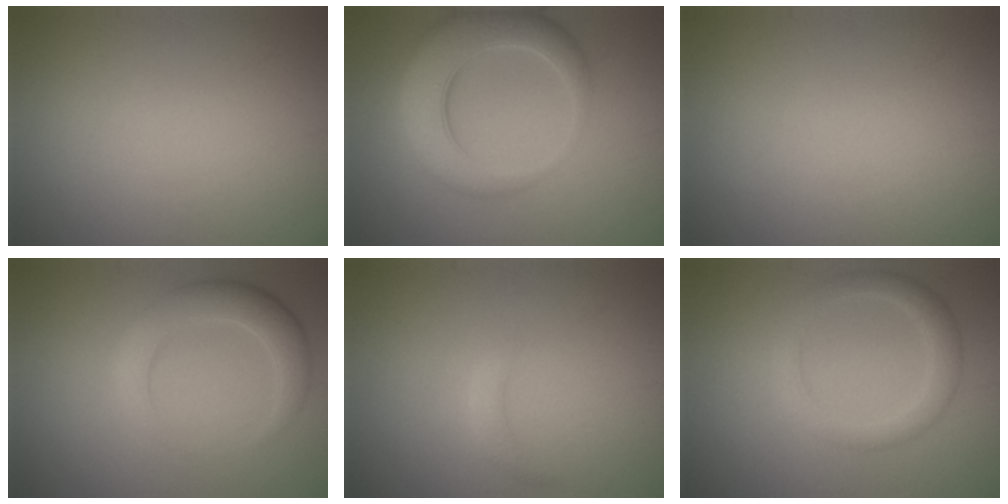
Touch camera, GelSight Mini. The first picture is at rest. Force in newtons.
{"total": 6.6, "press": 6.5, "slide": 0.4}
{"total": 0.0}
{"total": 3.6, "press": 3.6, "slide": 0.2}
{"total": 1.2, "press": 1.2, "slide": 0.1}
{"total": 2.8, "press": 2.8, "slide": 0.1}